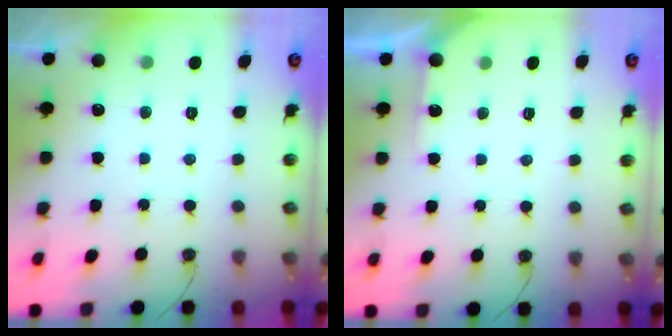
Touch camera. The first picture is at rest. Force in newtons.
{"total": 3.1, "press": 3.1, "slide": 0.4}